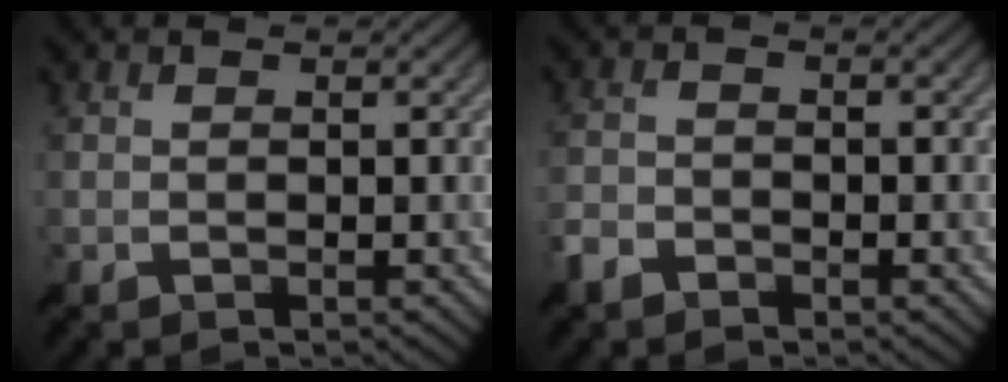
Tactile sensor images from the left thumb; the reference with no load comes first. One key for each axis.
{"total": 2.5, "fx": -2.2, "fy": 0.9, "fz": 0.9, "tx": -0.022, "ty": -0.003, "tz": -0.056}